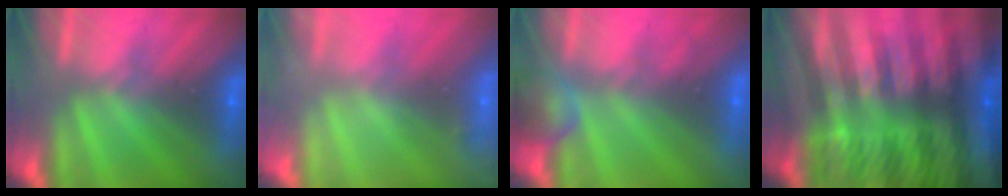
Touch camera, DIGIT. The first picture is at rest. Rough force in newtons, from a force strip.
{"total": 2.3}
{"total": 2.5}
{"total": 9.0}